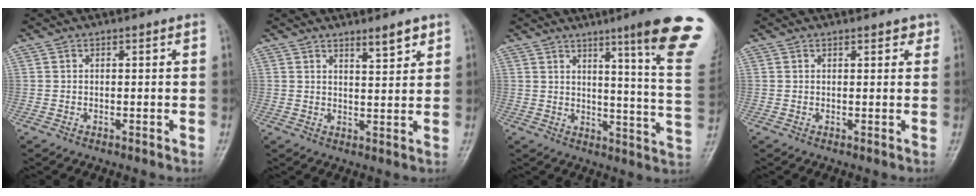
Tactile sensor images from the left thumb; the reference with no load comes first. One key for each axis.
{"total": 4.1, "fx": 3.0, "fy": 0.9, "fz": 2.6, "tx": -0.032, "ty": -0.025, "tz": 0.047}
{"total": 18.7, "fx": 11.3, "fy": 0.4, "fz": 14.9, "tx": -0.170, "ty": -0.069, "tz": 0.139}
{"total": 1.9, "fx": 1.4, "fy": 0.9, "fz": 1.0, "tx": -0.002, "ty": -0.005, "tz": 0.012}